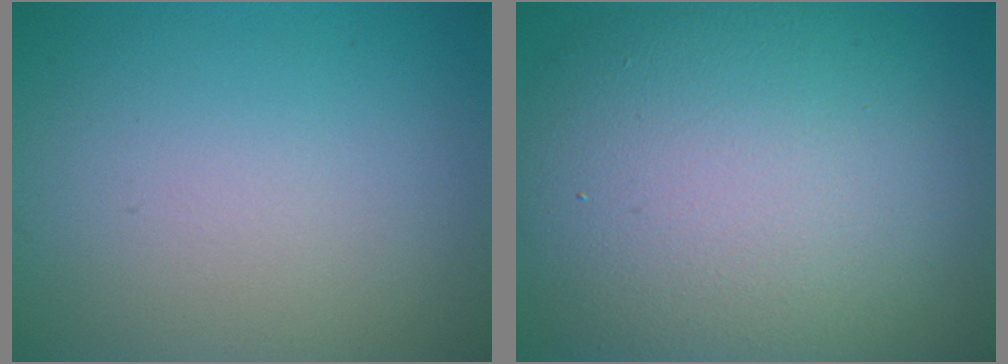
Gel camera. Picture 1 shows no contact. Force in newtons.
{"total": 13.5, "press": 13.5, "slide": 0.8}